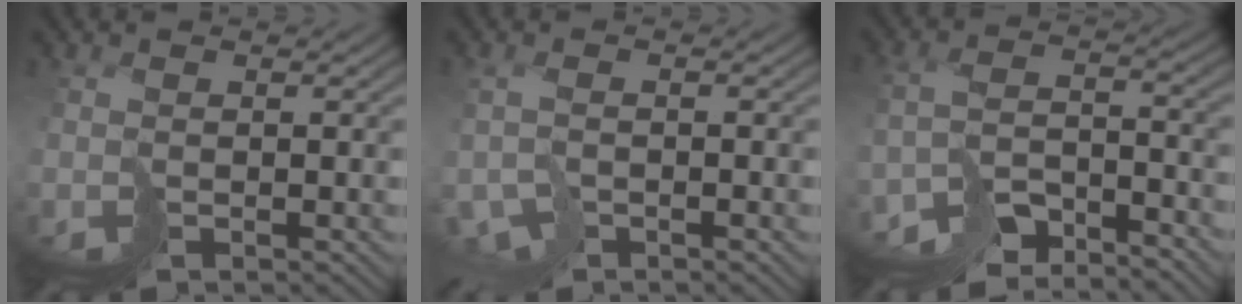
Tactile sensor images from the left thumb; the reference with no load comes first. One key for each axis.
{"total": 2.7, "fx": -1.9, "fy": 1.0, "fz": 1.6, "tx": -0.024, "ty": 0.002, "tz": -0.035}
{"total": 7.3, "fx": -6.7, "fy": 1.5, "fz": 2.4, "tx": -0.034, "ty": 0.006, "tz": -0.126}